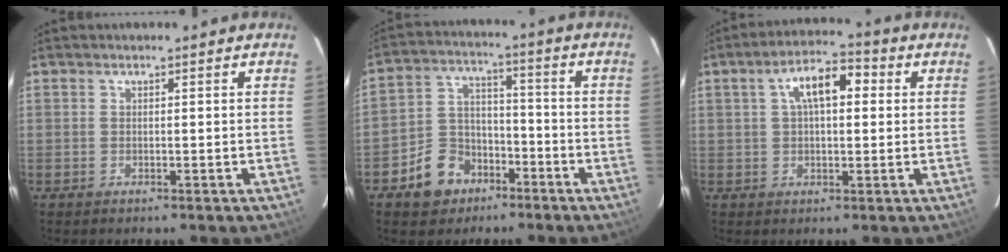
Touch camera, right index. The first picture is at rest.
{"total": 9.9, "force": [-5.9, 7.3, 3.3], "torque": [-0.086, 0.030, -0.087]}
{"total": 8.2, "force": [2.0, 3.8, 6.9], "torque": [-0.119, 0.027, 0.032]}